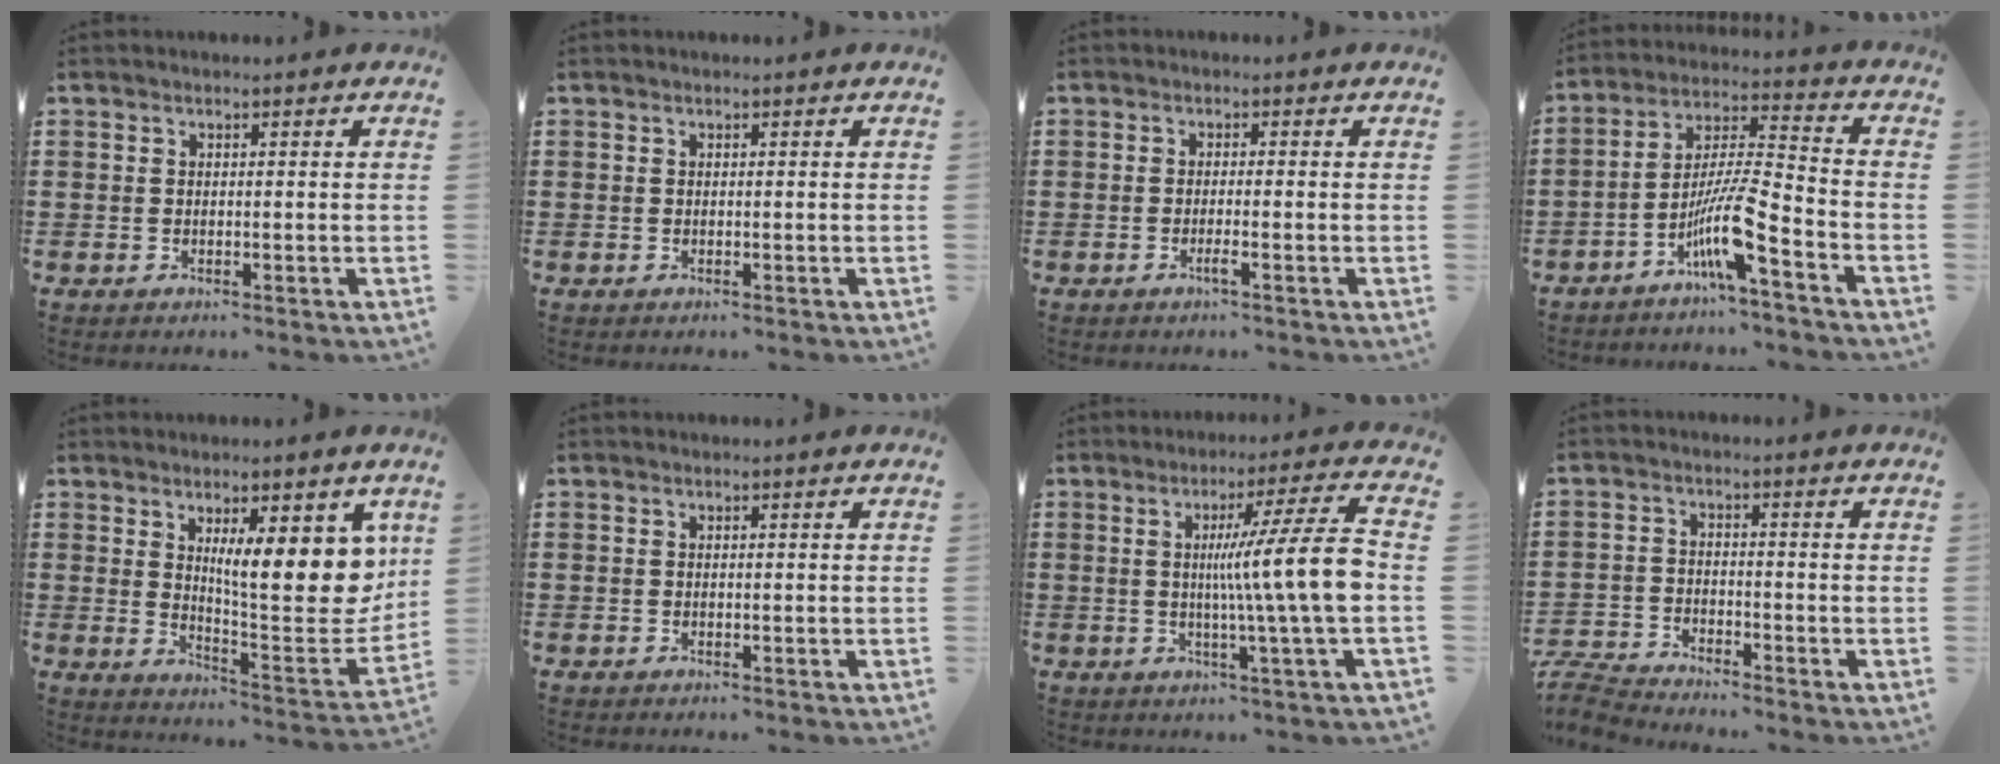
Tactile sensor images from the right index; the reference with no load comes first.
{"total": 0.0}
{"total": 1.8, "force": [-1.0, -0.1, 1.5], "torque": [-0.032, -0.008, -0.021]}
{"total": 10.1, "force": [-5.8, 0.7, 8.2], "torque": [-0.168, -0.009, -0.114]}
{"total": 11.7, "force": [4.4, 3.9, 10.2], "torque": [-0.140, -0.030, 0.072]}
{"total": 0.0}
{"total": 12.7, "force": [-0.1, 0.0, 12.7], "torque": [-0.201, -0.013, -0.013]}
{"total": 4.0, "force": [-4.0, 0.4, 0.3], "torque": [-0.024, -0.004, -0.087]}